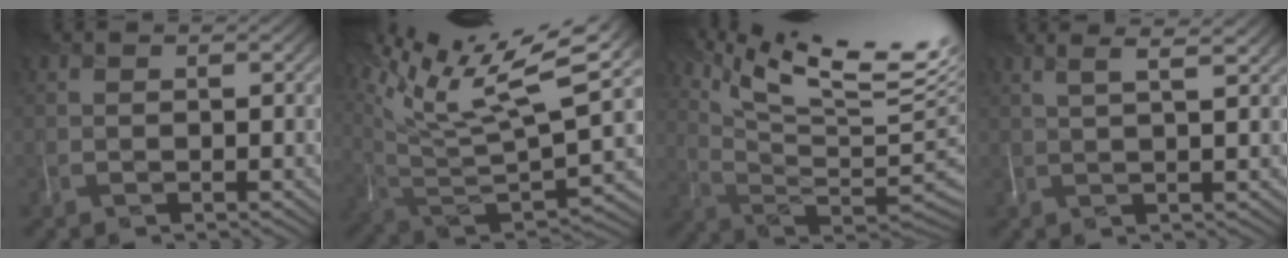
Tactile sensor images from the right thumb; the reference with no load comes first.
{"total": 15.5, "force": [9.7, 4.4, 11.3], "torque": [-0.255, 0.016, 0.174]}
{"total": 17.2, "force": [10.4, 4.9, 12.9], "torque": [-0.215, 0.017, 0.180]}
{"total": 4.2, "force": [2.5, 1.0, 3.2], "torque": [-0.036, 0.016, 0.022]}